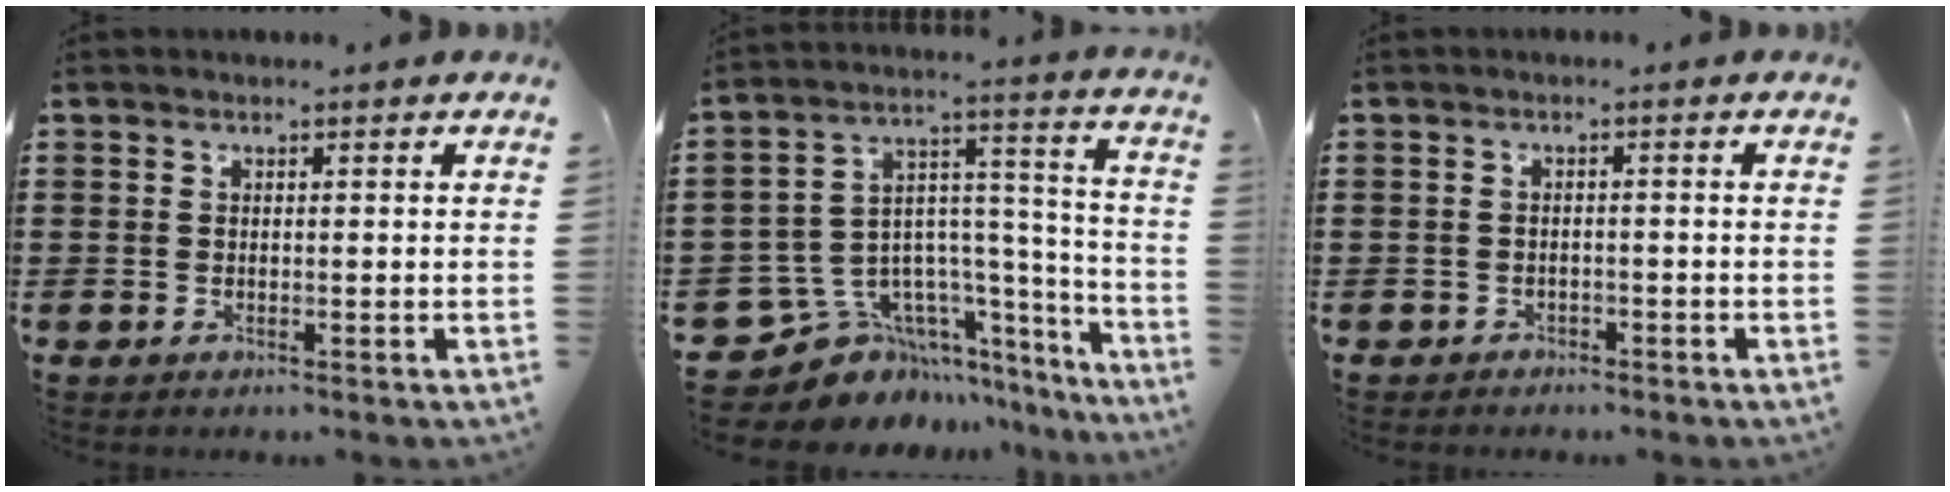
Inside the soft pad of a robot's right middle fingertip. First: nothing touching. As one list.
[{"total": 9.0, "force": [-6.2, 6.2, 1.8], "torque": [-0.070, -0.012, -0.113]}, {"total": 1.1, "force": [-1.0, 0.4, 0.0], "torque": [-0.005, 0.000, -0.024]}]